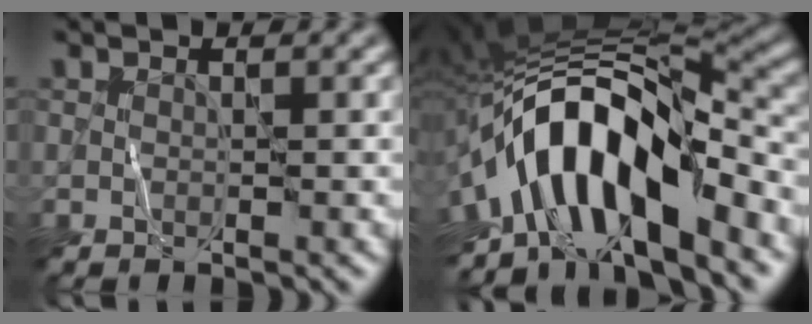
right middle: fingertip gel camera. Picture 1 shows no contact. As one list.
[{"total": 12.3, "force": [-5.2, 4.6, 10.1], "torque": [-0.146, 0.013, -0.092]}]